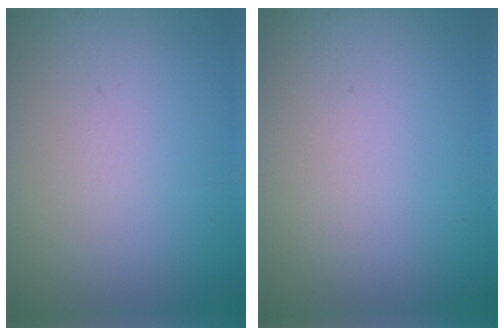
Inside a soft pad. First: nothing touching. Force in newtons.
{"total": 0.0}